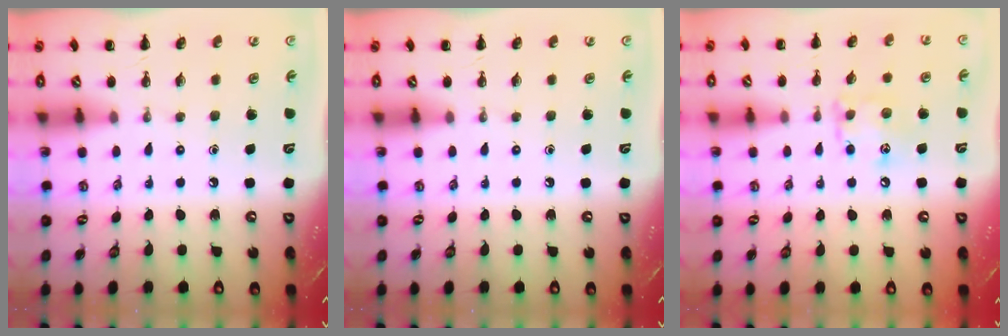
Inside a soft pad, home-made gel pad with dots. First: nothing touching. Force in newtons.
{"total": 0.0}
{"total": 9.5, "press": 9.5, "slide": 0.7}